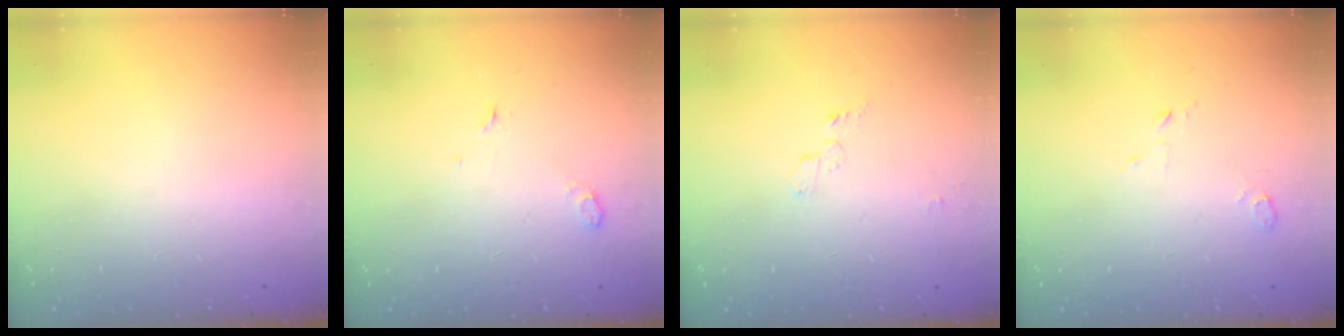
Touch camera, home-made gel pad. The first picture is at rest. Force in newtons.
{"total": 3.3, "press": 3.3, "slide": 0.6}
{"total": 3.5, "press": 3.4, "slide": 0.4}
{"total": 2.8, "press": 2.8, "slide": 0.3}